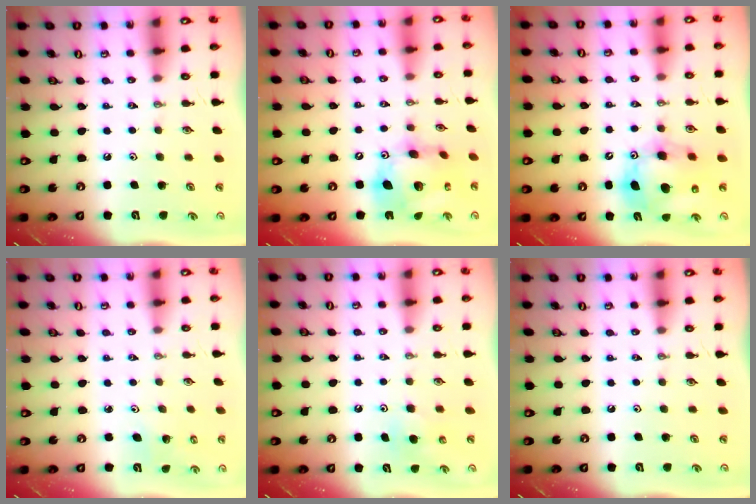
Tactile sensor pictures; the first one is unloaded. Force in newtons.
{"total": 17.5, "press": 17.4, "slide": 1.9}
{"total": 14.5, "press": 14.3, "slide": 2.5}
{"total": 3.3, "press": 3.3, "slide": 0.3}
{"total": 4.6, "press": 4.5, "slide": 0.4}
{"total": 0.0}